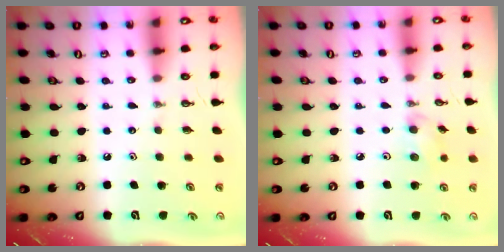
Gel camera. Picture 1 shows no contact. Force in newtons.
{"total": 5.3, "press": 5.1, "slide": 1.5}